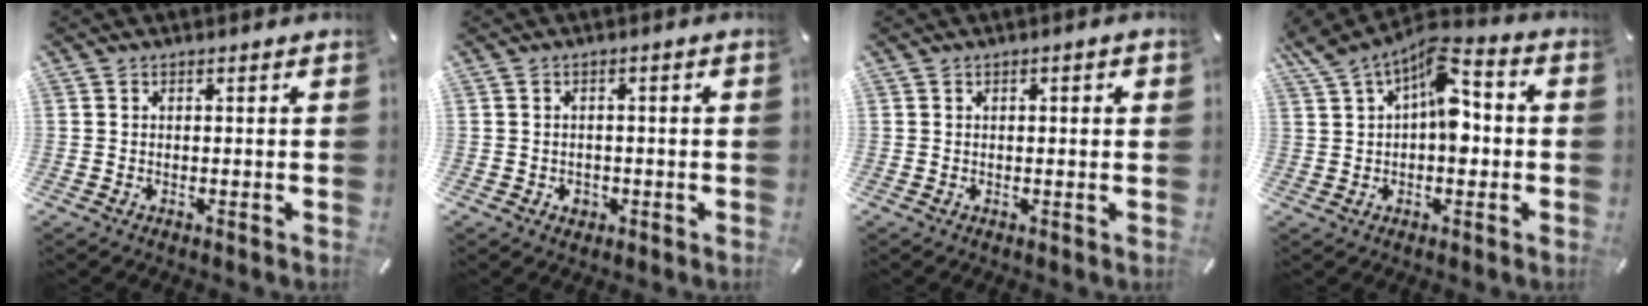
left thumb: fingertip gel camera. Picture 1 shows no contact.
{"total": 2.2, "force": [-0.8, 1.8, 1.0], "torque": [-0.019, 0.004, -0.016]}
{"total": 1.1, "force": [0.1, 0.3, 1.1], "torque": [-0.019, 0.002, 0.002]}
{"total": 10.4, "force": [1.8, 6.3, 8.1], "torque": [-0.109, -0.013, 0.032]}